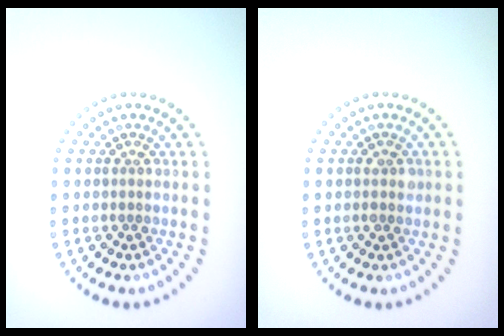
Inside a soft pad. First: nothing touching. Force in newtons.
{"total": 1.1, "press": 1.1, "slide": 0.0}